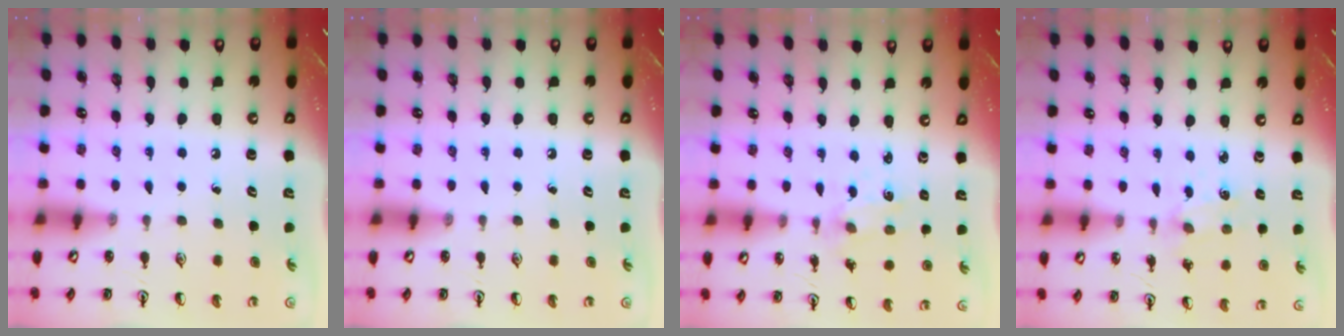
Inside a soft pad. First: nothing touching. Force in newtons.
{"total": 0.0}
{"total": 1.4, "press": 1.4, "slide": 0.2}
{"total": 2.7, "press": 2.7, "slide": 0.3}